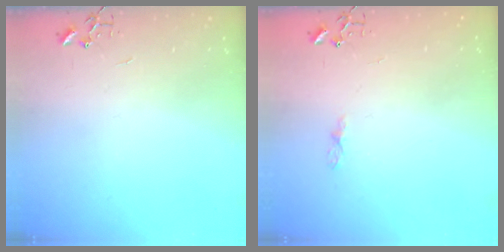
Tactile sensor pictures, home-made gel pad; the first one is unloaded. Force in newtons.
{"total": 3.4, "press": 3.4, "slide": 0.5}